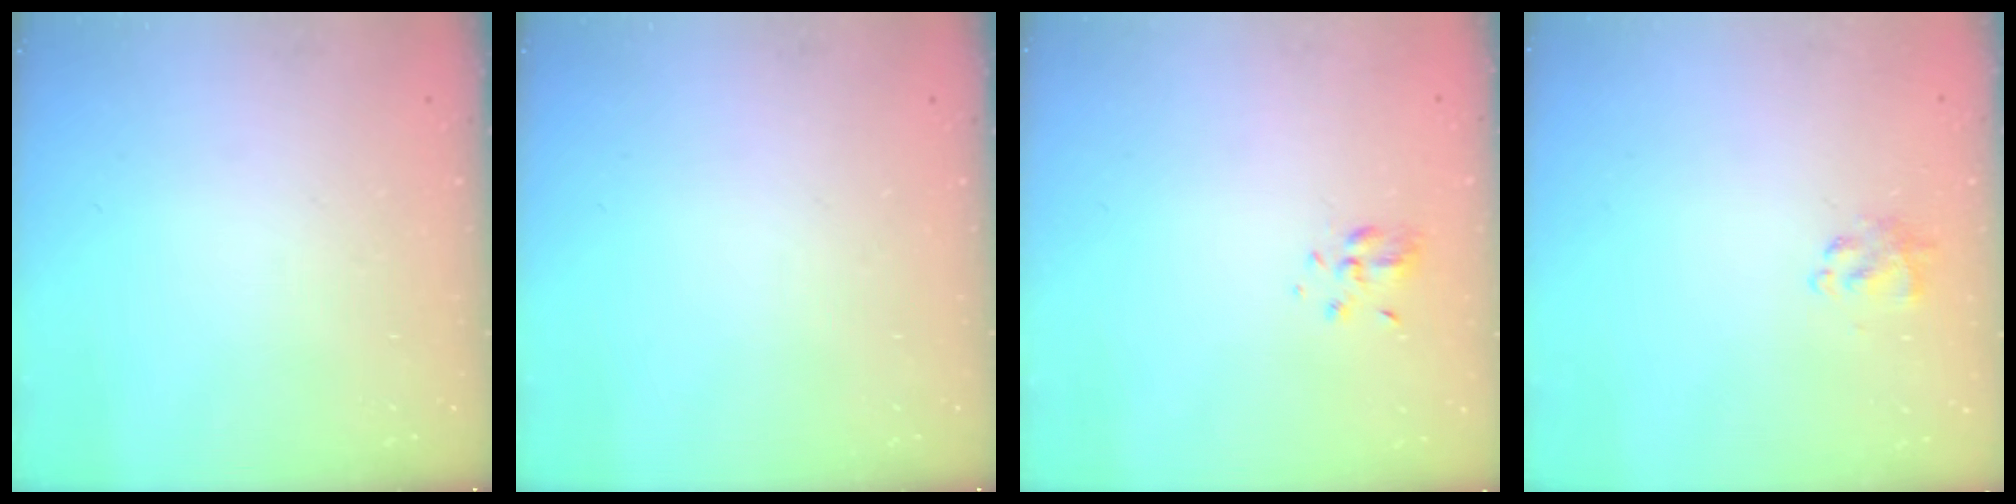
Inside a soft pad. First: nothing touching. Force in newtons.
{"total": 0.0}
{"total": 4.2, "press": 3.9, "slide": 1.5}
{"total": 1.2, "press": 1.0, "slide": 0.6}